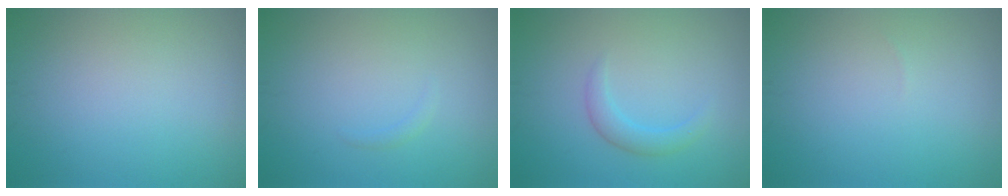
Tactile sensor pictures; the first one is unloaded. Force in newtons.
{"total": 0.5, "press": 0.5, "slide": 0.1}
{"total": 1.8, "press": 1.8, "slide": 0.1}
{"total": 0.0}